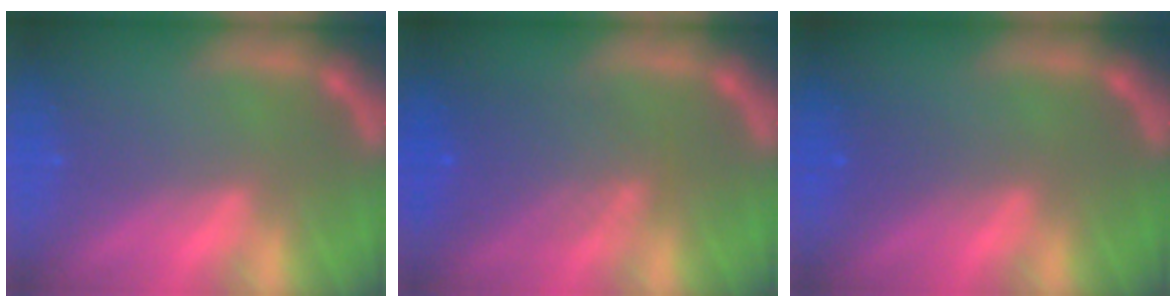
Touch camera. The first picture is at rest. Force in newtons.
{"total": 5.1}
{"total": 1.4}